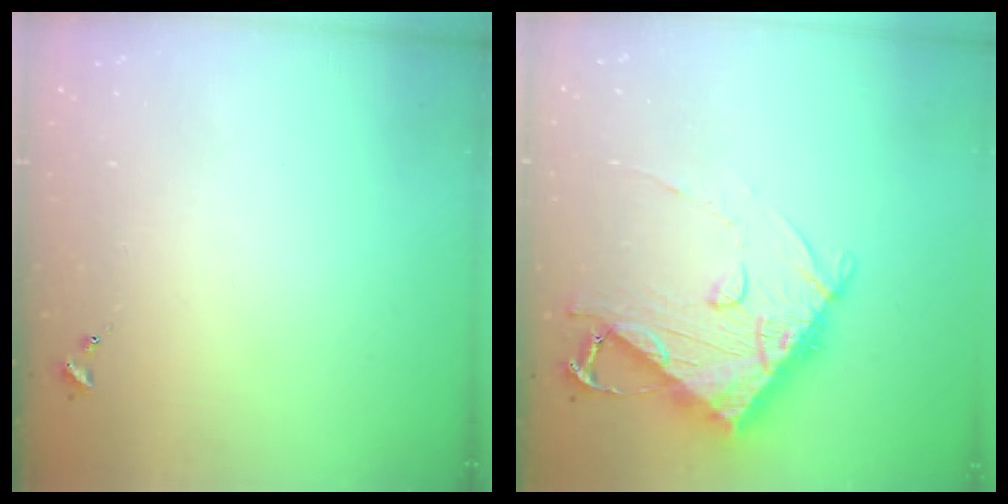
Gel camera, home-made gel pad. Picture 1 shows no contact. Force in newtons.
{"total": 14.2, "press": 14.1, "slide": 1.7}